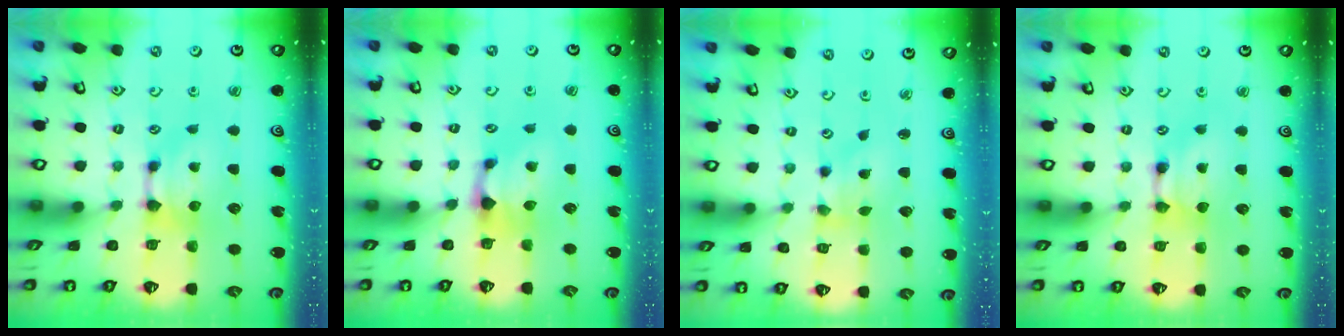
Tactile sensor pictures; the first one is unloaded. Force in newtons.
{"total": 1.0, "press": 0.2, "slide": 0.9}
{"total": 1.6, "press": 0.9, "slide": 1.4}
{"total": 1.6, "press": 1.6, "slide": 0.2}